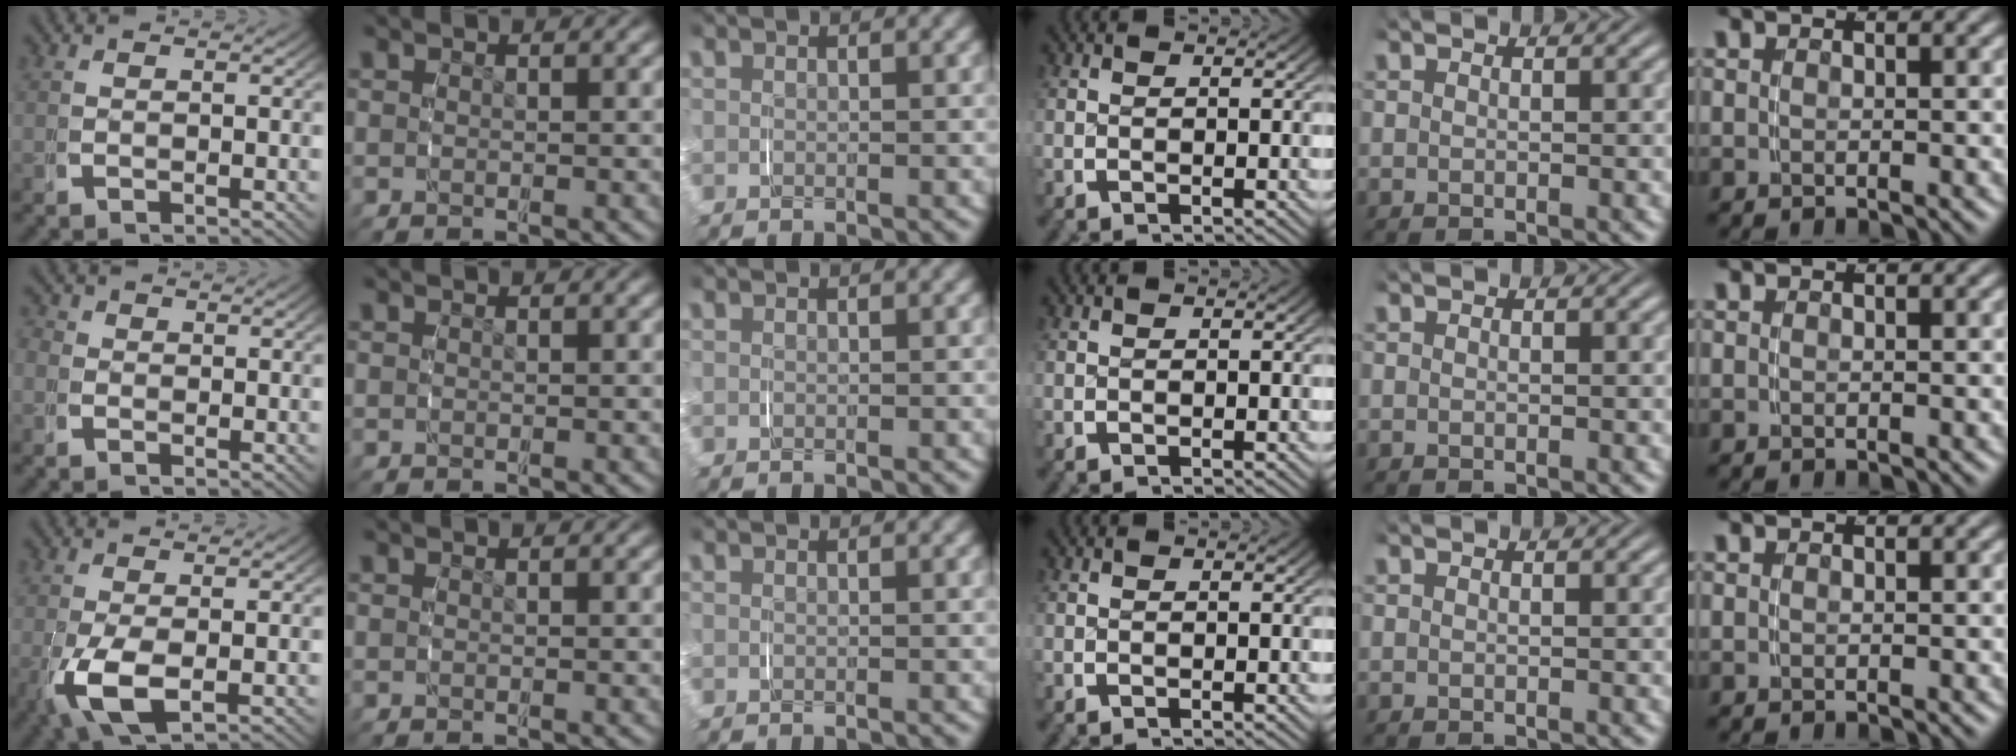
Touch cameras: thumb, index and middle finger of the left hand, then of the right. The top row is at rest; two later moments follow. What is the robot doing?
{"motion": "grasp_and_lifting", "object": "phone"}